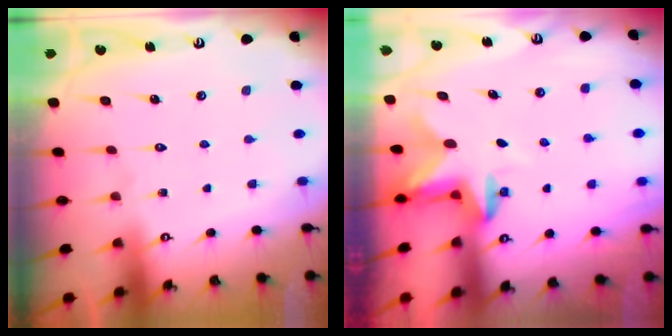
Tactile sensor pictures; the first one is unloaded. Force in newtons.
{"total": 2.7, "press": 2.6, "slide": 0.6}